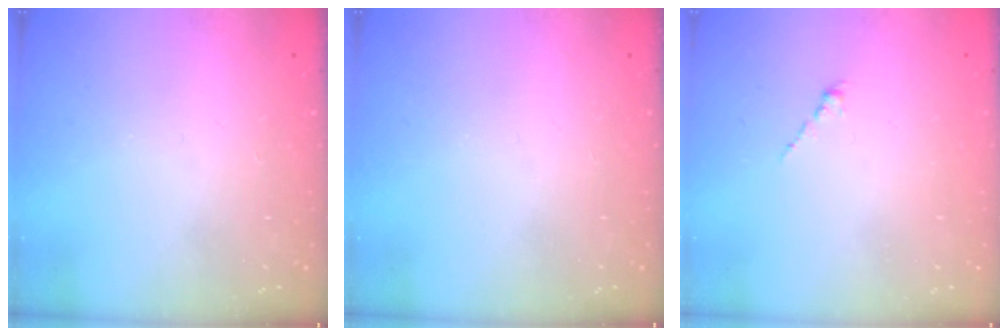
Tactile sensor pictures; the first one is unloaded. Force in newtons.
{"total": 0.0}
{"total": 0.0}